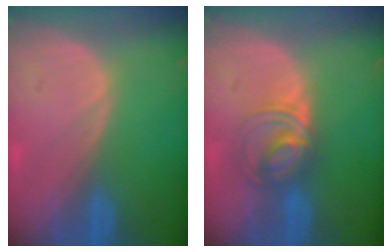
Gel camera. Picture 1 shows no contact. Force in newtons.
{"total": 5.6, "press": 5.5, "slide": 0.6}